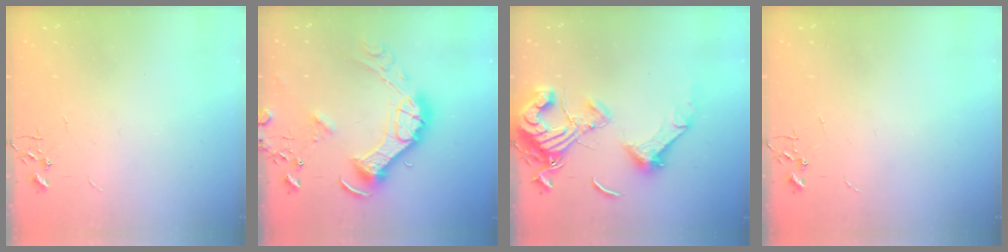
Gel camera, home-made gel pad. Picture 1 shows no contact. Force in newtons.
{"total": 17.2, "press": 17.1, "slide": 2.0}
{"total": 17.4, "press": 17.4, "slide": 1.8}
{"total": 0.0}